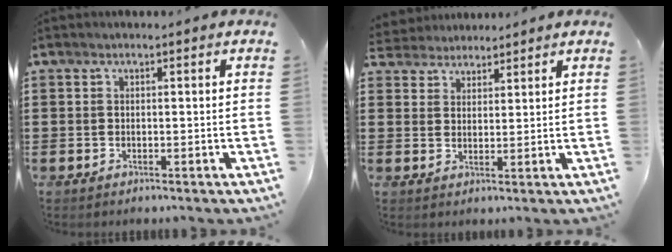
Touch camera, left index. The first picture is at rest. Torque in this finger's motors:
{"motor_torque": [0.83, 0.96, -0.13, 0.00]}